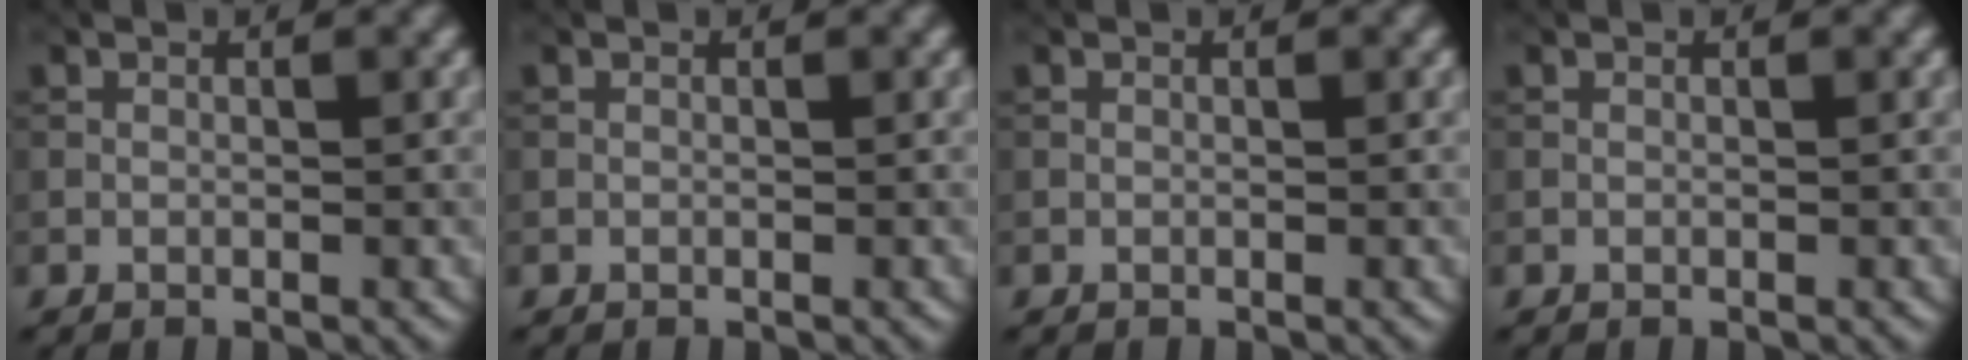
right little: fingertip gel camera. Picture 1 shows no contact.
{"total": 0.0}
{"total": 0.0}
{"total": 0.0}